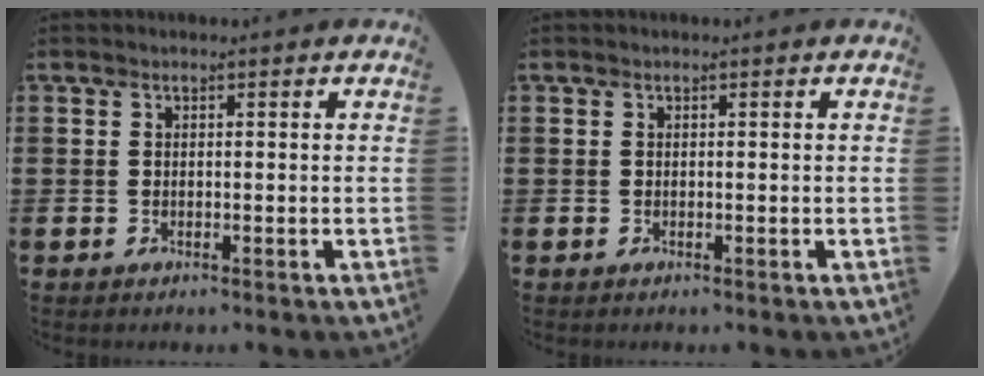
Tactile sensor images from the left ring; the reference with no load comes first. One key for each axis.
{"total": 0.0}